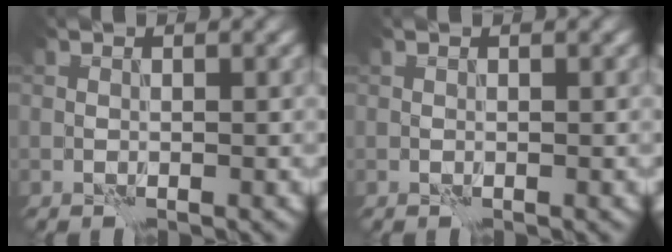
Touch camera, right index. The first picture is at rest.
{"total": 0.0}